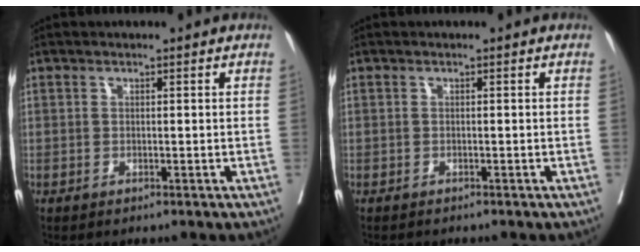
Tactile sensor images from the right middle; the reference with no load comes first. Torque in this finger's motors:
{"motor_torque": [0.06, -0.13, -0.01, 0.01]}